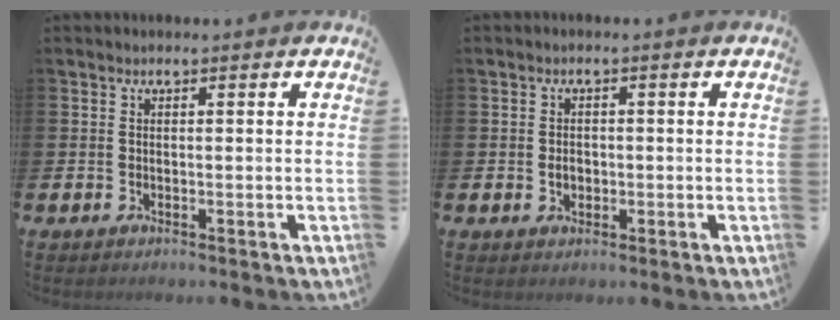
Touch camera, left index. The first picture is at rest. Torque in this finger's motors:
{"motor_torque": [0.22, 0.03, 0.03, 0.06]}